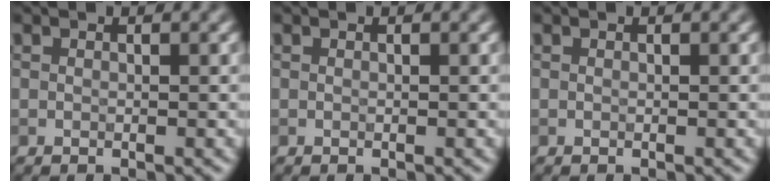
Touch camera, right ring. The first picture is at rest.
{"total": 0.0}
{"total": 0.0}